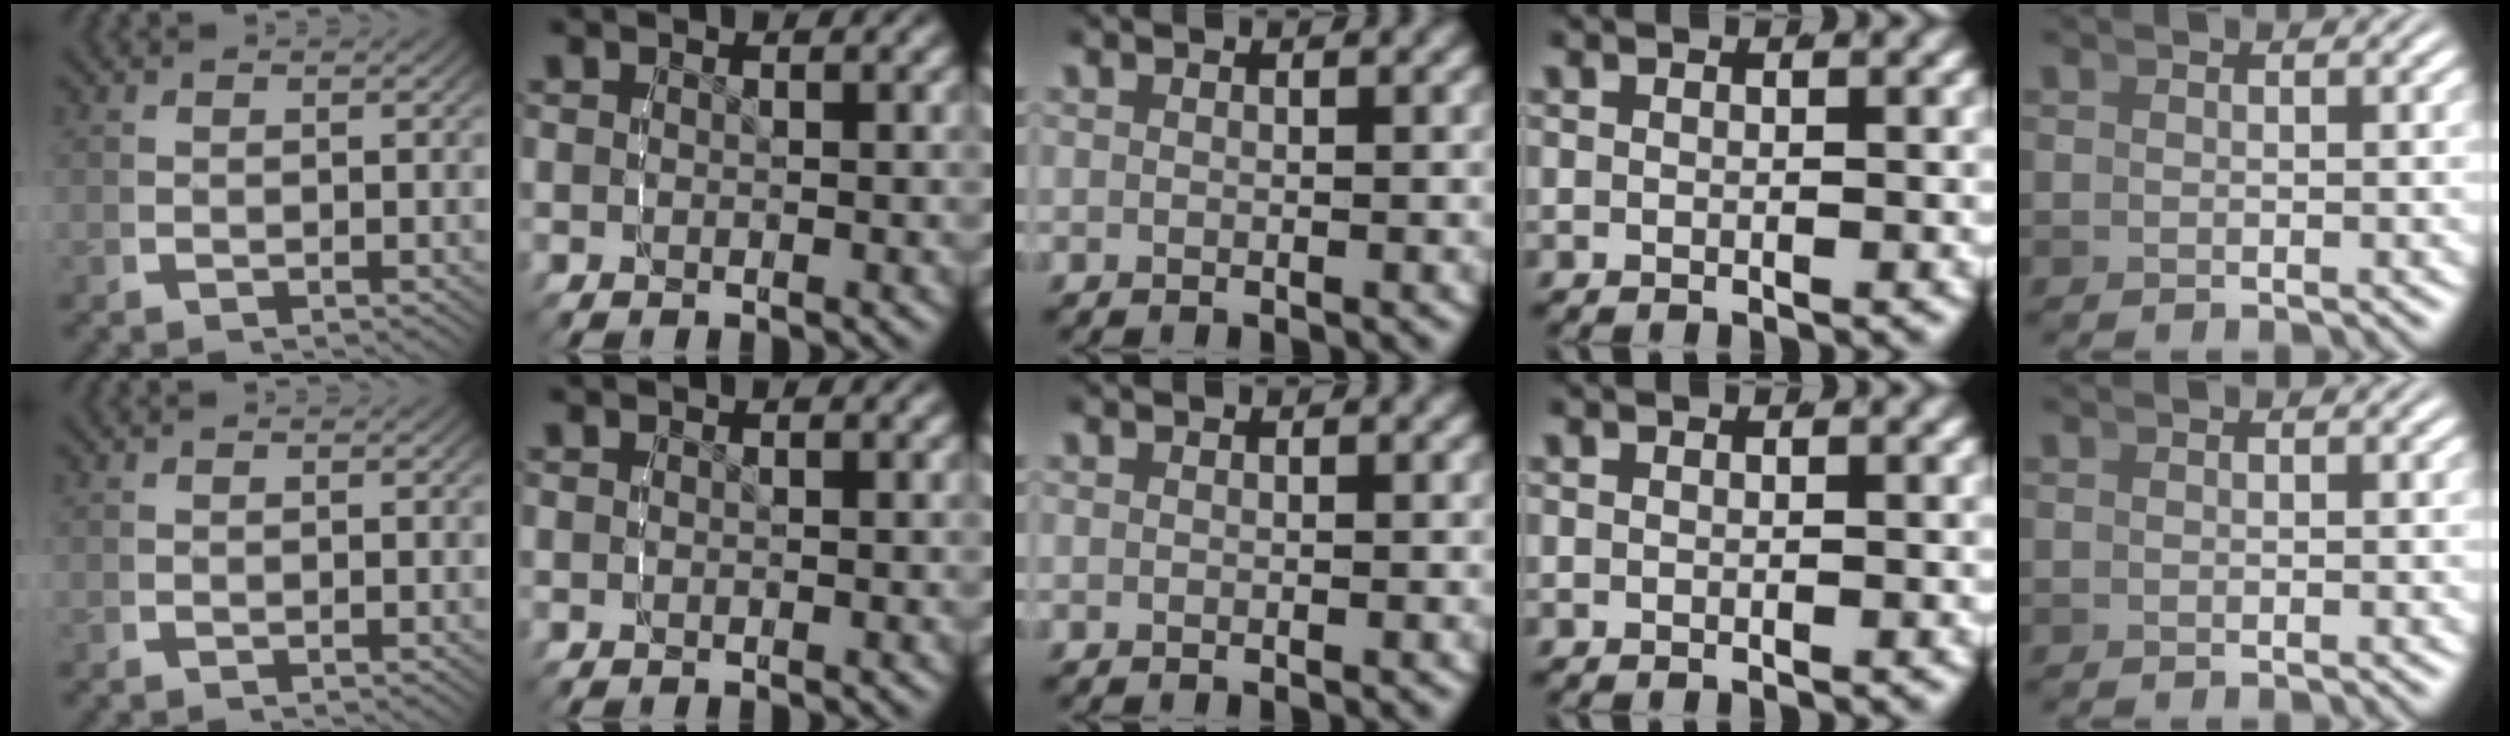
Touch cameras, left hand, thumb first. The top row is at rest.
{}